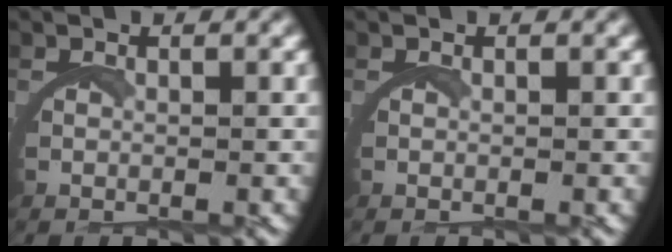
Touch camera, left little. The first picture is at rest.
{"total": 0.0}